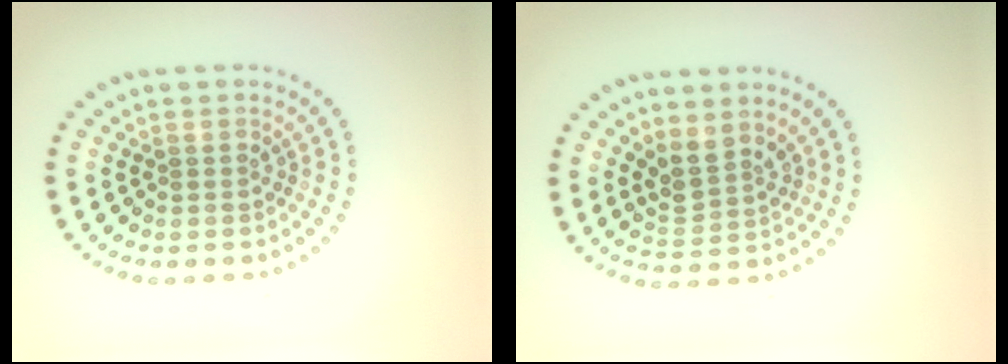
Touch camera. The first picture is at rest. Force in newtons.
{"total": 2.5, "press": 1.9, "slide": 1.6}